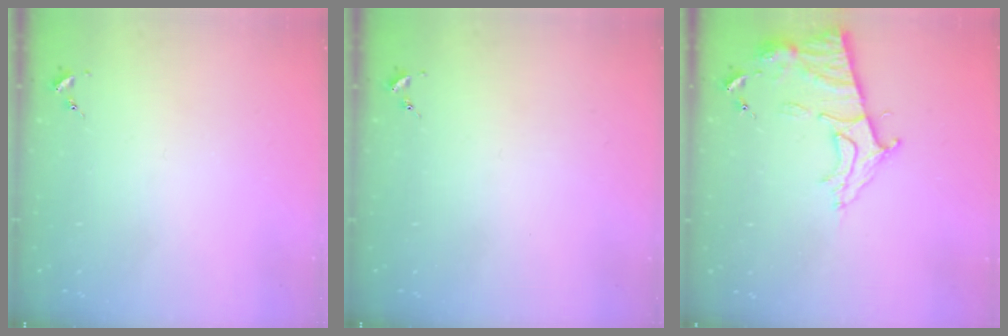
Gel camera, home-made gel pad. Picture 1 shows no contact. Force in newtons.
{"total": 0.0}
{"total": 11.9, "press": 11.8, "slide": 1.0}